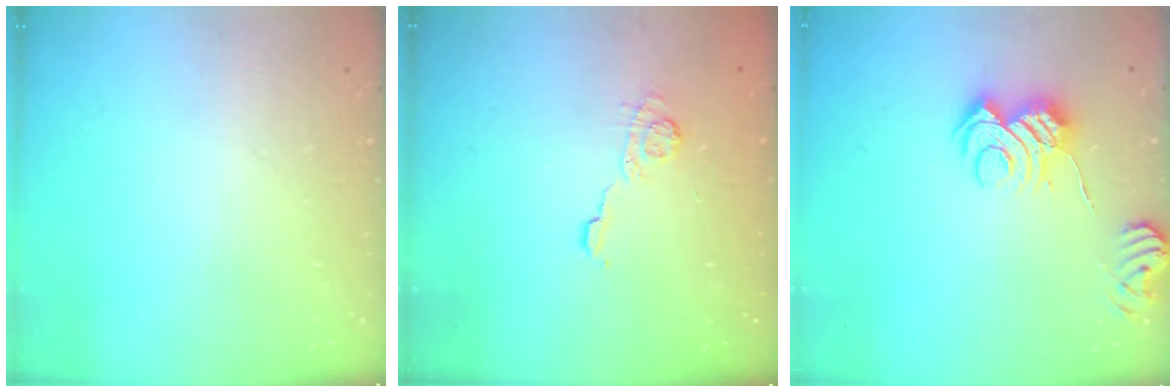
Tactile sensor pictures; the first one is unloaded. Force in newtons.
{"total": 5.2, "press": 5.2, "slide": 0.4}
{"total": 8.5, "press": 8.5, "slide": 0.7}